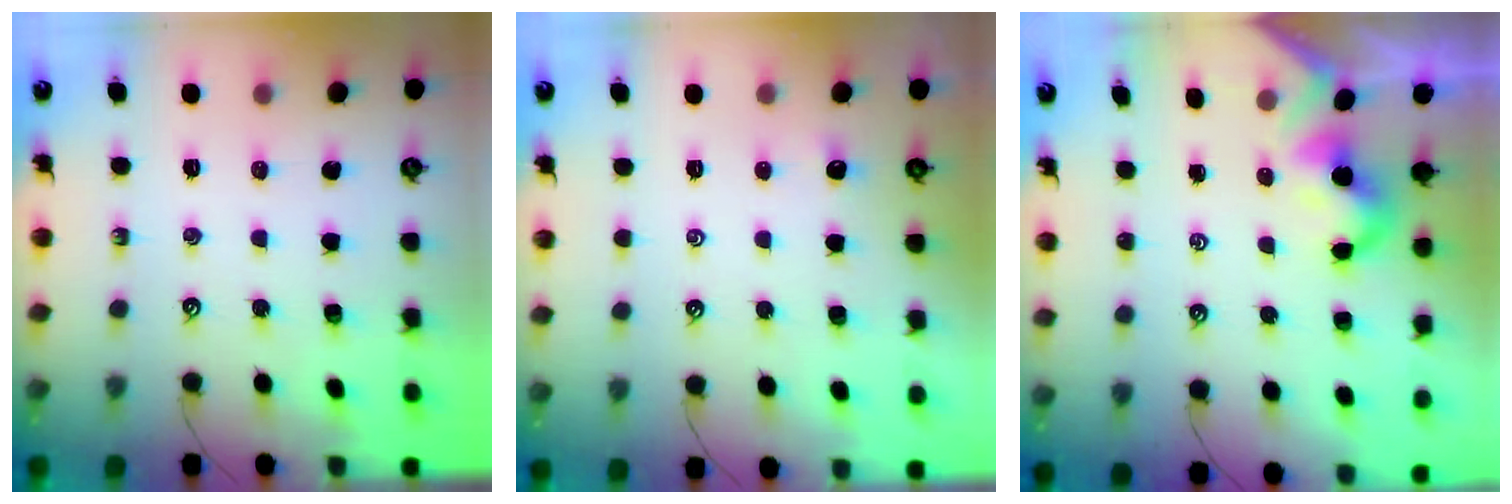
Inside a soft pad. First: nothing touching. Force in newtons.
{"total": 2.6, "press": 2.6, "slide": 0.2}
{"total": 2.0, "press": 1.9, "slide": 0.5}